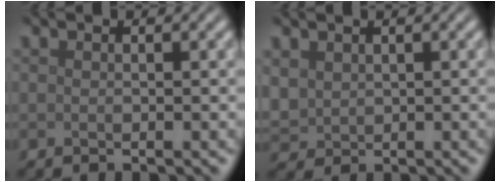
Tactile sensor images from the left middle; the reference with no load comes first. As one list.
[{"total": 2.1, "force": [1.0, 1.6, 0.8], "torque": [-0.026, -0.001, 0.025]}]